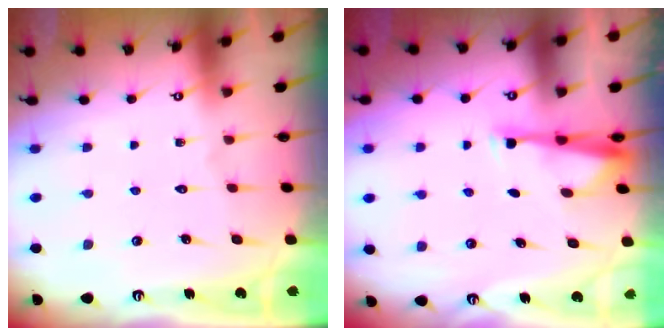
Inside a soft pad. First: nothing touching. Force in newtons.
{"total": 4.1, "press": 4.0, "slide": 0.9}